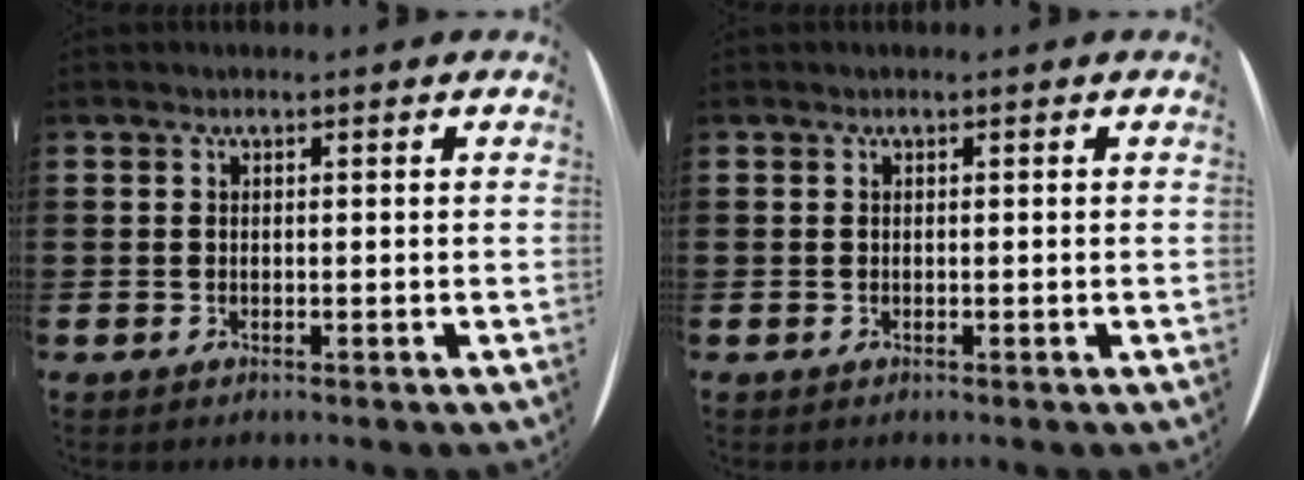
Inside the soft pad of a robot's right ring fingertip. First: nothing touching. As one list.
[{"total": 0.0}]